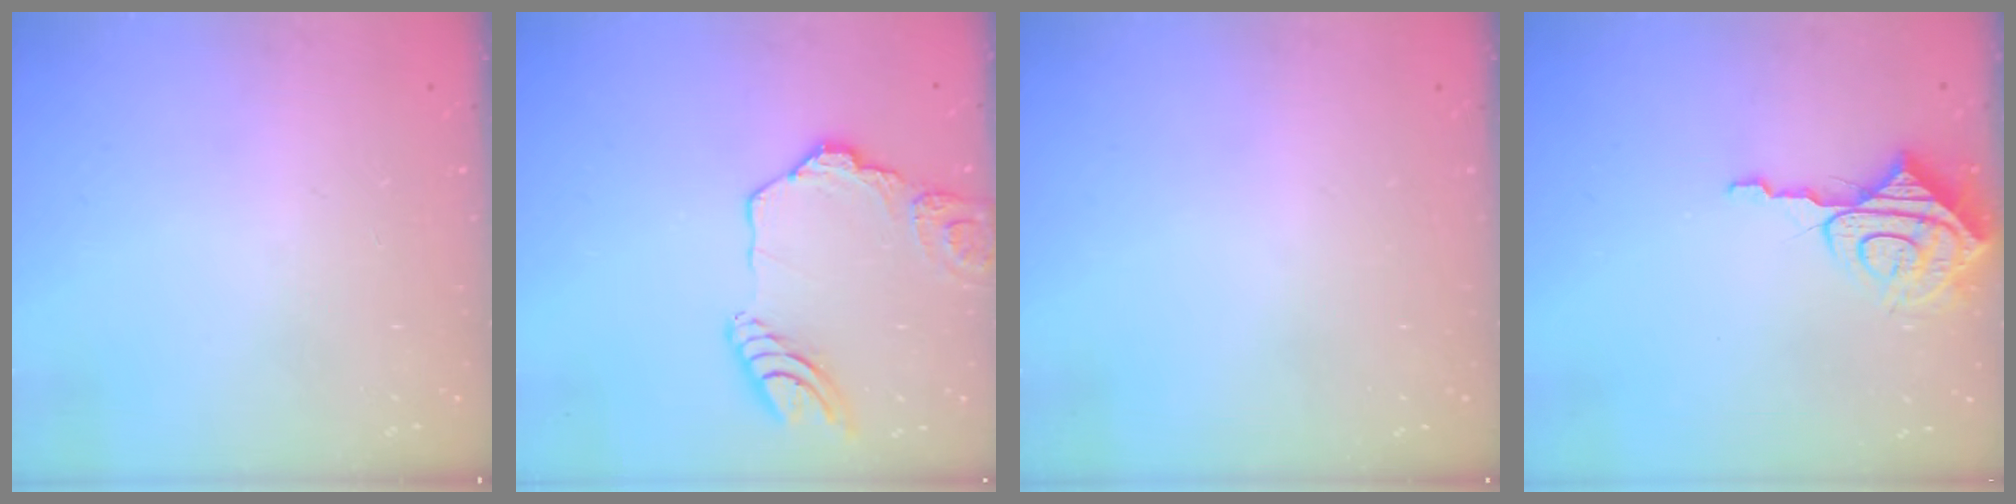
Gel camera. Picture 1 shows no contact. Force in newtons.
{"total": 15.3, "press": 15.2, "slide": 1.7}
{"total": 0.0}
{"total": 9.5, "press": 9.5, "slide": 0.8}